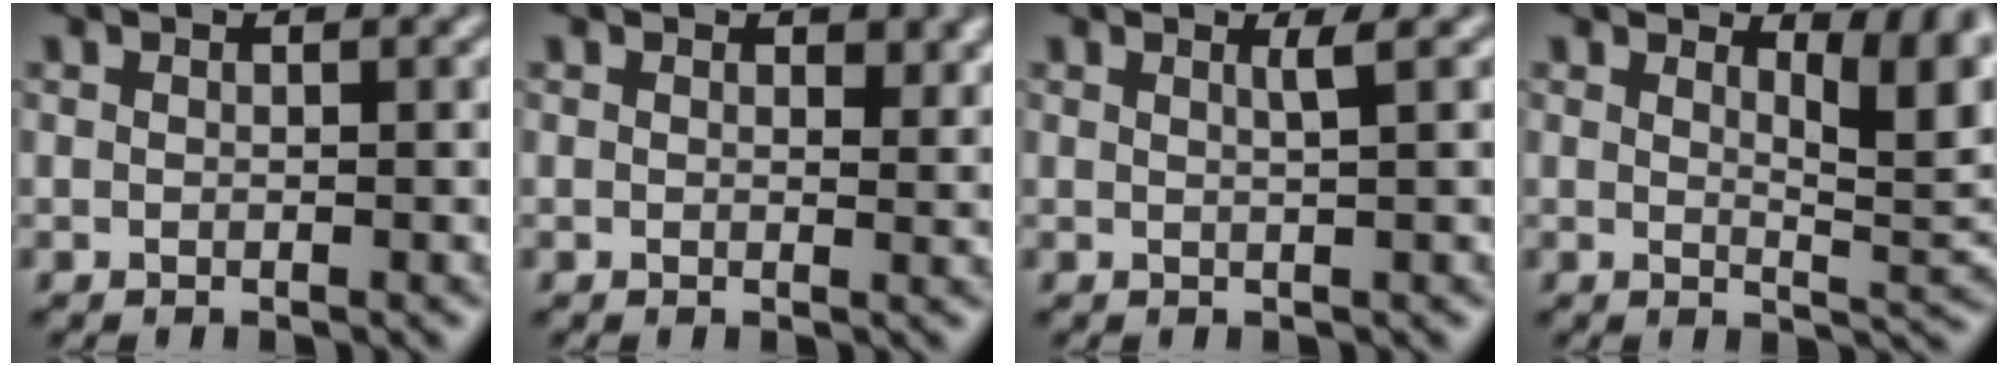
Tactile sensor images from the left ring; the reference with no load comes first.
{"total": 1.6, "force": [0.6, 0.9, 1.1], "torque": [-0.010, -0.004, 0.009]}
{"total": 1.3, "force": [0.5, 0.3, 1.1], "torque": [-0.011, 0.000, 0.004]}
{"total": 4.9, "force": [2.3, 1.6, 4.1], "torque": [-0.048, -0.009, 0.035]}